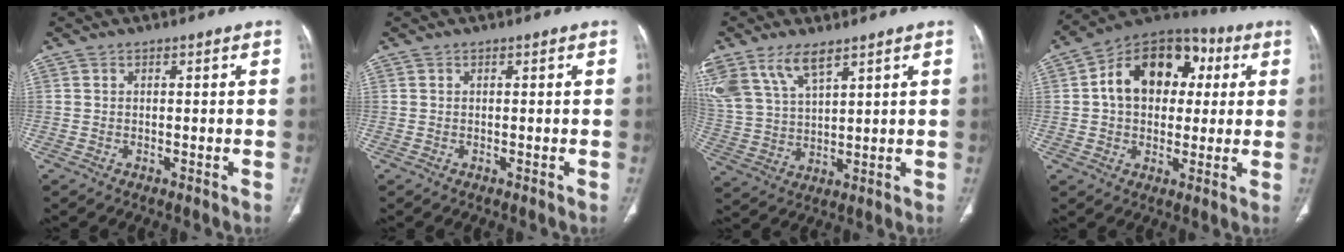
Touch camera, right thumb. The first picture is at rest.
{"total": 0.0}
{"total": 11.9, "force": [7.5, 5.1, 7.6], "torque": [-0.158, -0.014, 0.162]}
{"total": 17.1, "force": [3.3, 12.3, 11.5], "torque": [-0.141, 0.024, 0.043]}